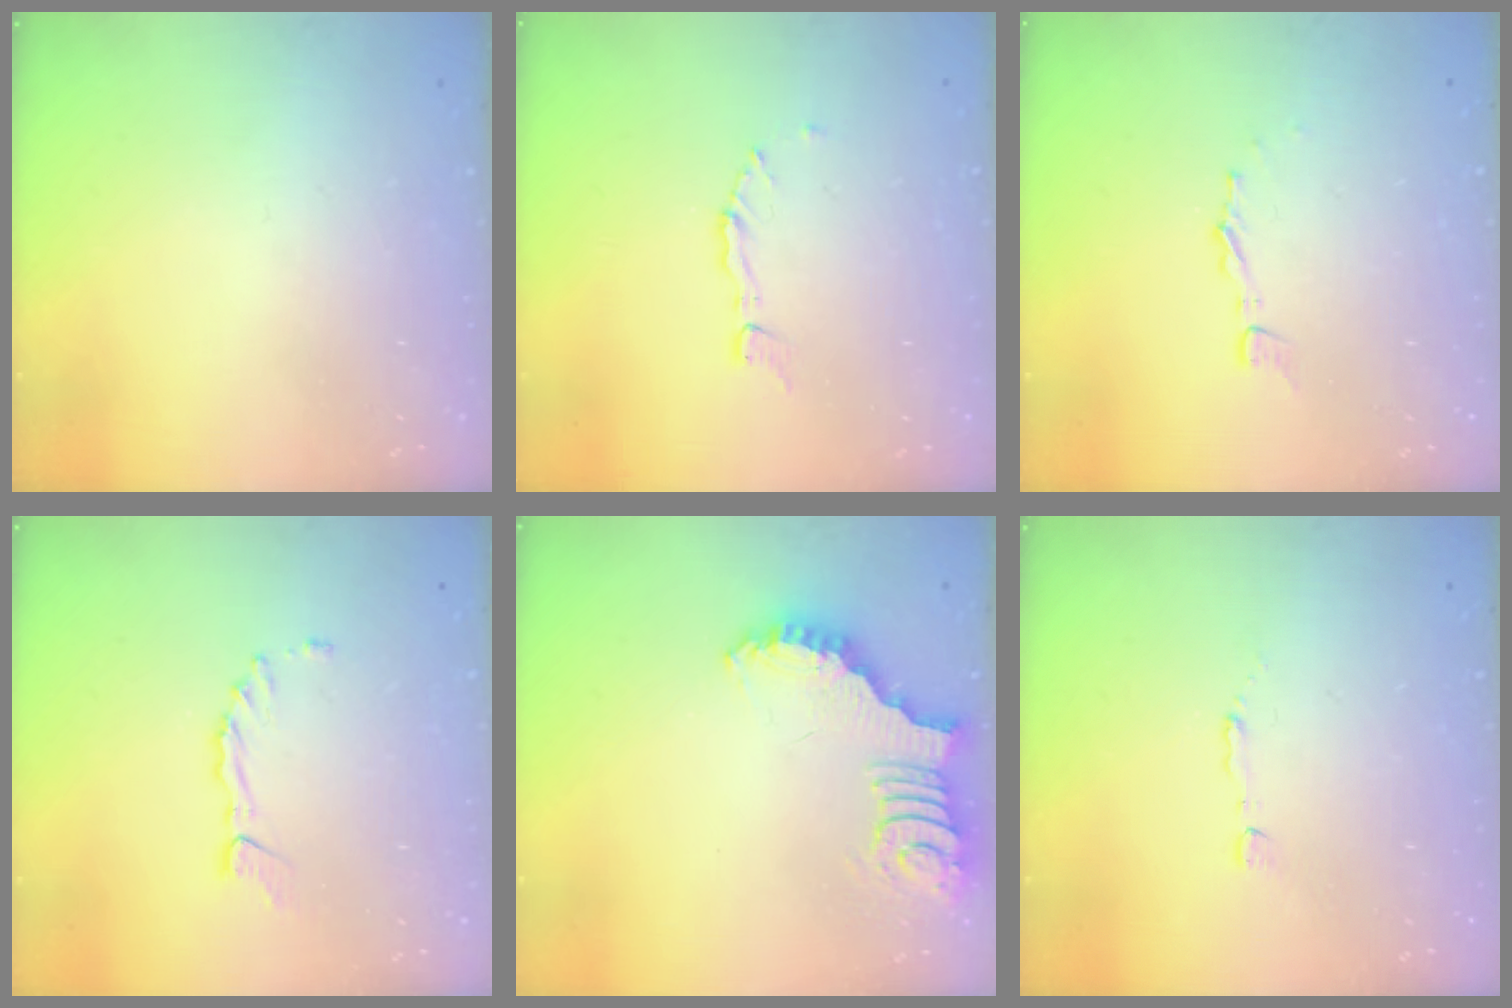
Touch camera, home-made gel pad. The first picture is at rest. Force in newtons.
{"total": 2.8, "press": 2.8, "slide": 0.2}
{"total": 2.6, "press": 2.6, "slide": 0.2}
{"total": 2.8, "press": 2.8, "slide": 0.4}
{"total": 2.4, "press": 2.4, "slide": 0.5}
{"total": 1.1, "press": 1.1, "slide": 0.1}